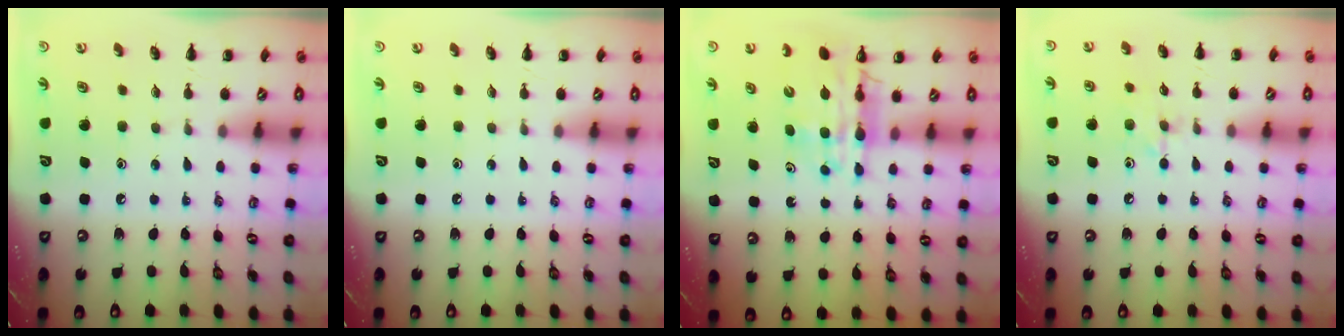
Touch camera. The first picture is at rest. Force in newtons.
{"total": 0.0}
{"total": 11.3, "press": 10.6, "slide": 3.8}
{"total": 7.5, "press": 7.2, "slide": 2.0}